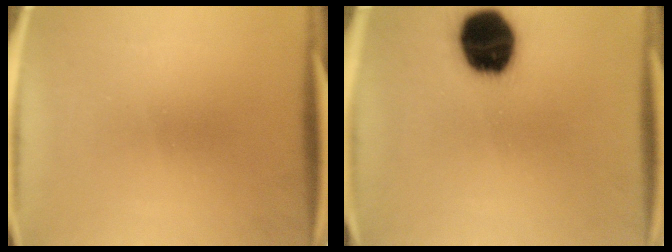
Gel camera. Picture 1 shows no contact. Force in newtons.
{"total": 18.2}